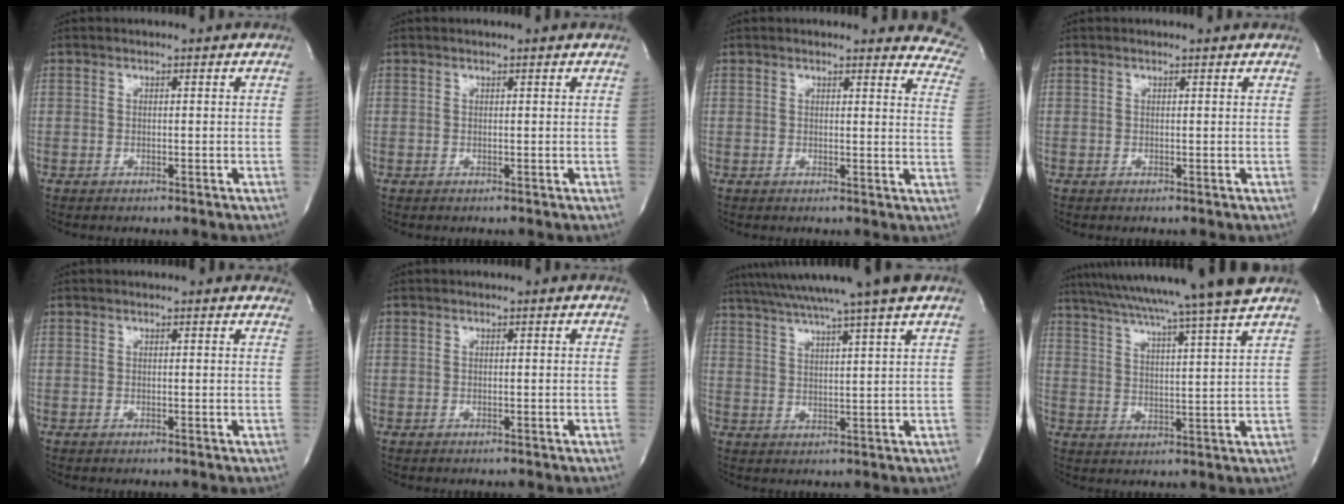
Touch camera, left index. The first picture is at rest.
{"total": 0.9, "force": [0.9, -0.1, 0.3], "torque": [-0.011, 0.005, 0.010]}
{"total": 11.9, "force": [11.1, 2.8, 3.4], "torque": [-0.002, -0.053, 0.080]}
{"total": 1.0, "force": [0.9, 0.1, 0.3], "torque": [-0.013, 0.004, 0.008]}
{"total": 4.0, "force": [3.6, 1.3, 1.3], "torque": [-0.012, 0.006, 0.024]}
{"total": 0.0}
{"total": 15.5, "force": [12.8, -1.4, 8.7], "torque": [-0.154, 0.011, 0.181]}
{"total": 20.1, "force": [17.4, -2.0, 9.8], "torque": [-0.172, -0.021, 0.247]}